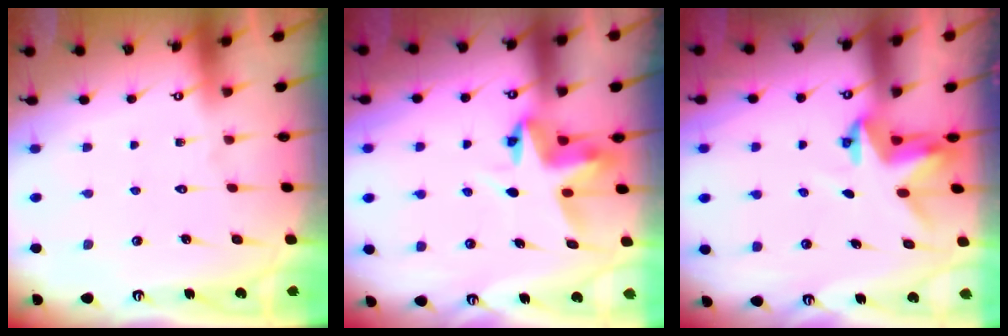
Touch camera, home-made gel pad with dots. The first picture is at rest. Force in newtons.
{"total": 5.2, "press": 5.1, "slide": 0.3}
{"total": 3.4, "press": 3.4, "slide": 0.1}